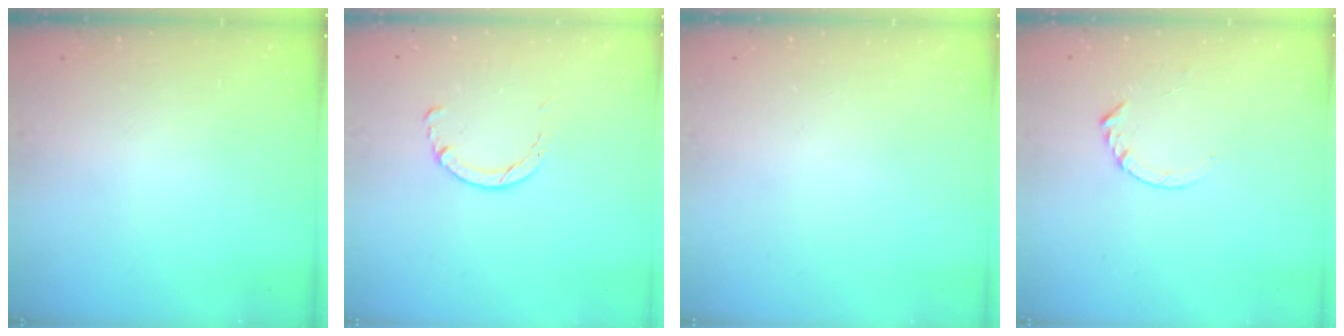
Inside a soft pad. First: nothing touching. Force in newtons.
{"total": 2.9, "press": 2.8, "slide": 0.4}
{"total": 0.0}
{"total": 3.6, "press": 3.6, "slide": 0.4}